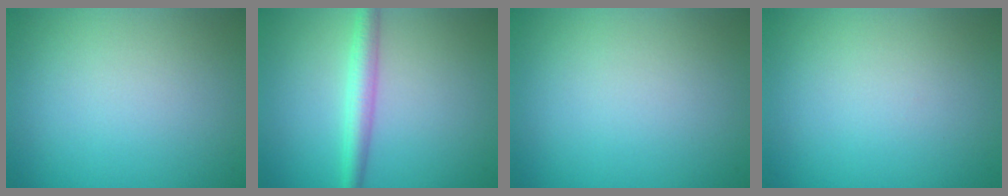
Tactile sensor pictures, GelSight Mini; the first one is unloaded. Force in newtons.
{"total": 2.9, "press": 2.9, "slide": 0.1}
{"total": 0.0}
{"total": 0.0}